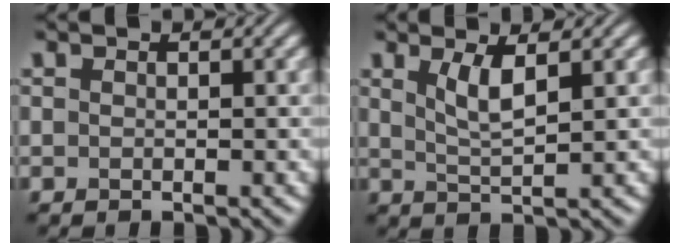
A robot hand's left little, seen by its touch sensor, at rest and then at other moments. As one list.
[{"total": 2.6, "force": [1.2, 0.6, 2.2], "torque": [-0.044, -0.006, 0.027]}]